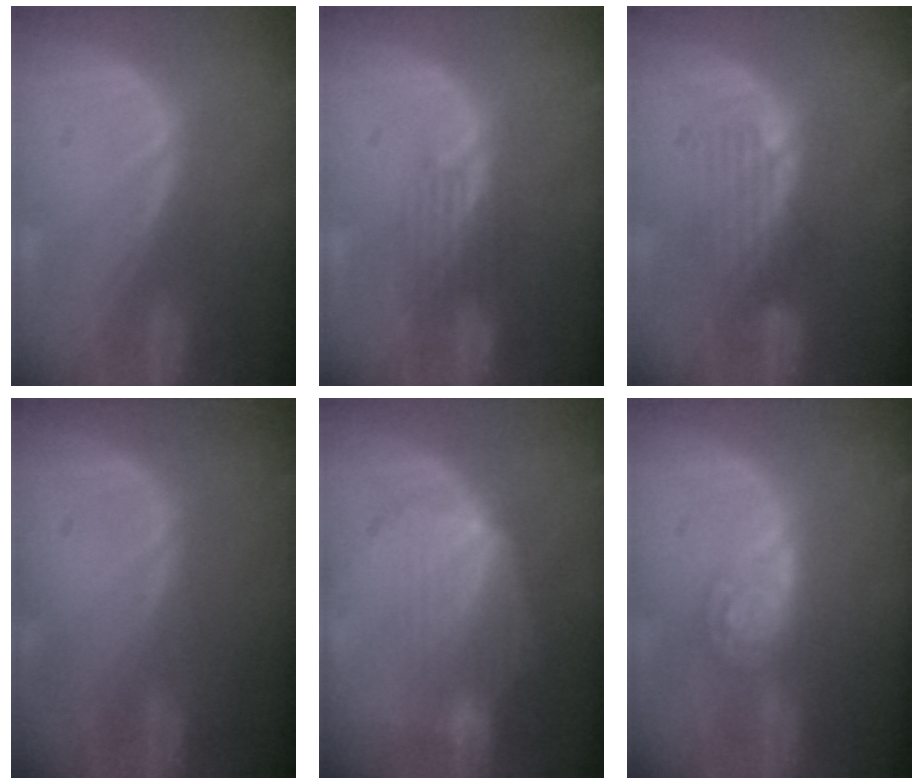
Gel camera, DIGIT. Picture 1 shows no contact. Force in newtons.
{"total": 3.5, "press": 3.1, "slide": 1.6}
{"total": 4.7, "press": 3.9, "slide": 2.5}
{"total": 0.0}
{"total": 7.3, "press": 6.9, "slide": 2.6}
{"total": 5.5, "press": 5.5, "slide": 0.2}